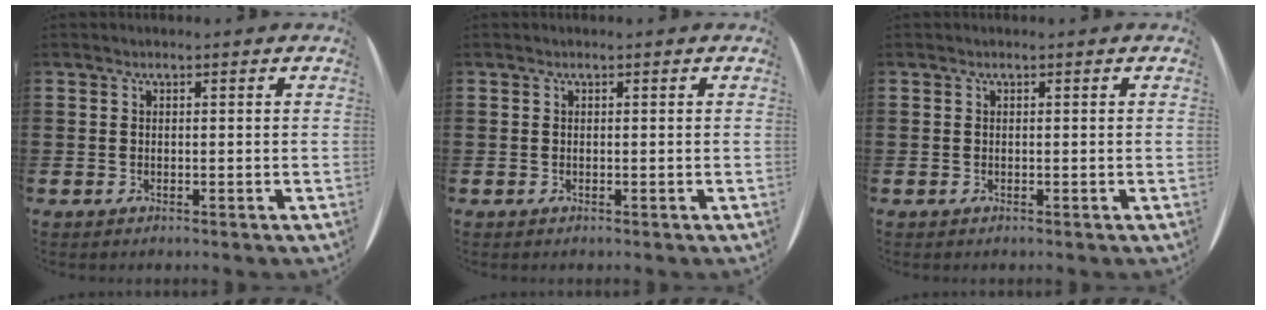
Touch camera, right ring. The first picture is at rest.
{"total": 0.0}
{"total": 0.0}